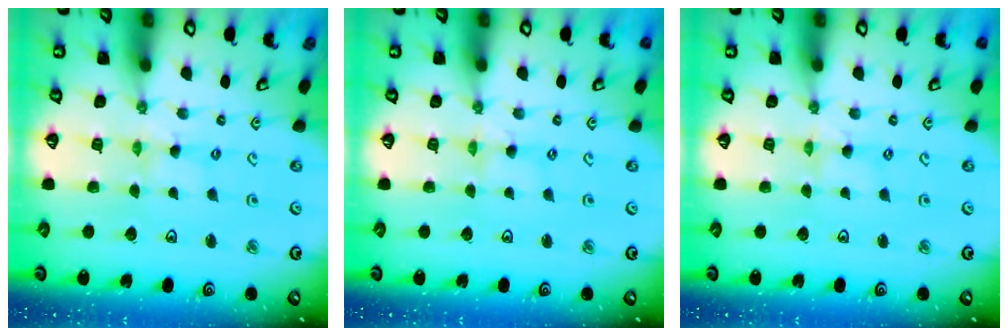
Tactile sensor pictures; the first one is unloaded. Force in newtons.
{"total": 0.0}
{"total": 0.0}